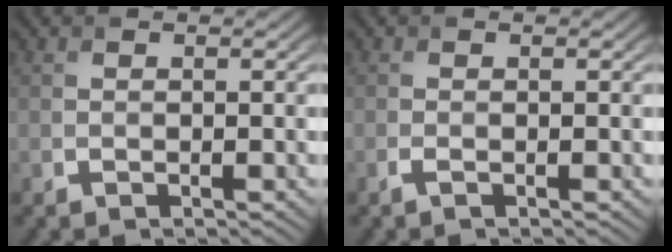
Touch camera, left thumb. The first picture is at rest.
{"total": 0.7, "force": [-0.3, 0.1, 0.6], "torque": [-0.016, -0.002, -0.008]}